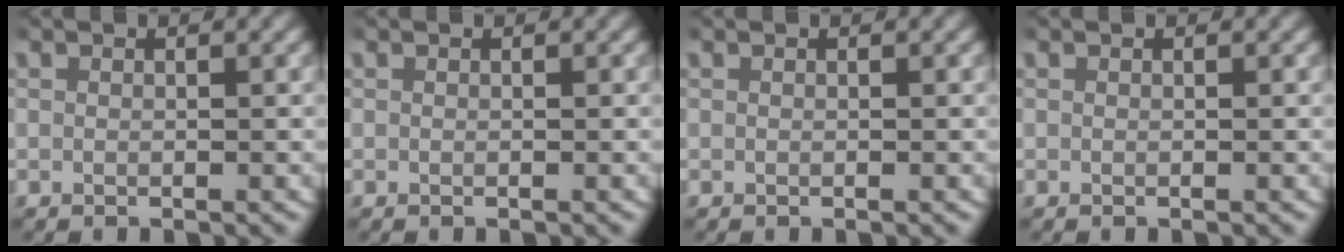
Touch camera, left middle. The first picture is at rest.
{"total": 0.0}
{"total": 0.0}
{"total": 0.0}